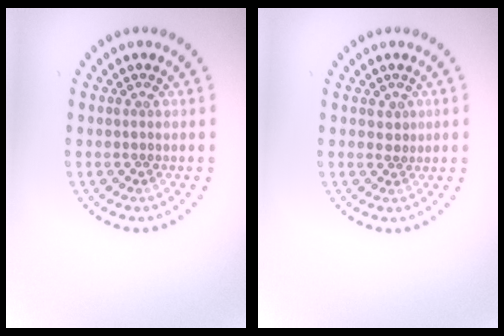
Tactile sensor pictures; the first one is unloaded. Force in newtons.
{"total": 0.9, "press": 0.8, "slide": 0.5}